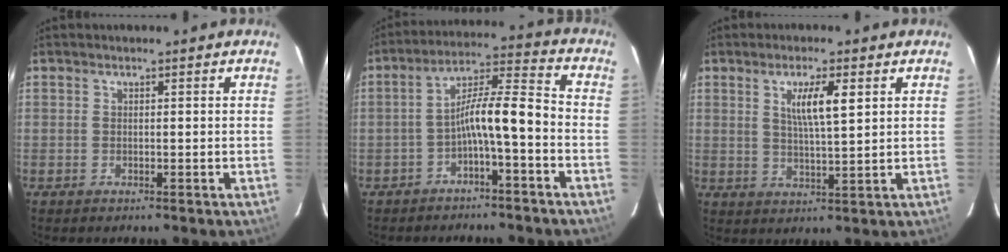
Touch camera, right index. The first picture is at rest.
{"total": 8.4, "force": [-3.6, 0.9, 7.5], "torque": [-0.147, 0.024, -0.059]}
{"total": 6.2, "force": [2.3, 0.9, 5.7], "torque": [-0.103, -0.002, 0.043]}